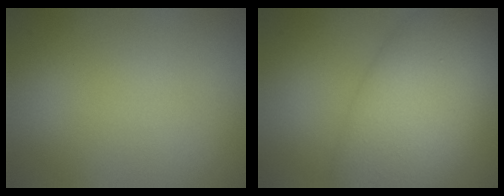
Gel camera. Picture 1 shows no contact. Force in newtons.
{"total": 9.7, "press": 9.7, "slide": 0.4}